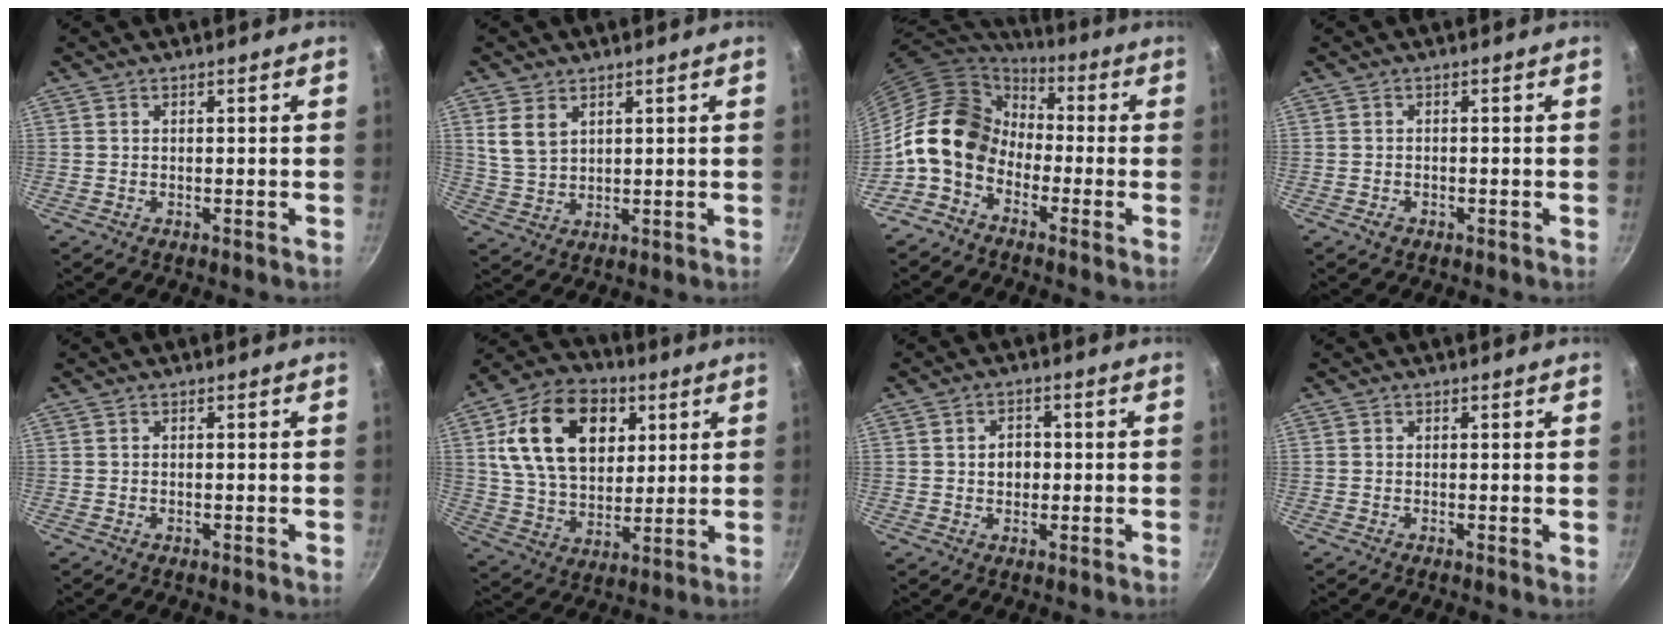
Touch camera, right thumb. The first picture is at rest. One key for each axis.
{"total": 5.8, "fx": 2.7, "fy": 3.9, "fz": 3.5, "tx": -0.060, "ty": -0.013, "tz": 0.060}
{"total": 14.0, "fx": -3.2, "fy": 10.7, "fz": 8.4, "tx": -0.110, "ty": 0.045, "tz": -0.087}
{"total": 1.5, "fx": -0.8, "fy": 0.9, "fz": 0.8, "tx": -0.018, "ty": 0.003, "tz": -0.013}
{"total": 0.0}
{"total": 20.7, "fx": 6.6, "fy": 14.1, "fz": 13.6, "tx": -0.211, "ty": -0.007, "tz": 0.111}
{"total": 3.9, "fx": 0.1, "fy": 3.1, "fz": 2.3, "tx": -0.015, "ty": 0.007, "tz": 0.000}
{"total": 0.5, "fx": 0.0, "fy": 0.2, "fz": 0.5, "tx": -0.008, "ty": -0.002, "tz": -0.002}